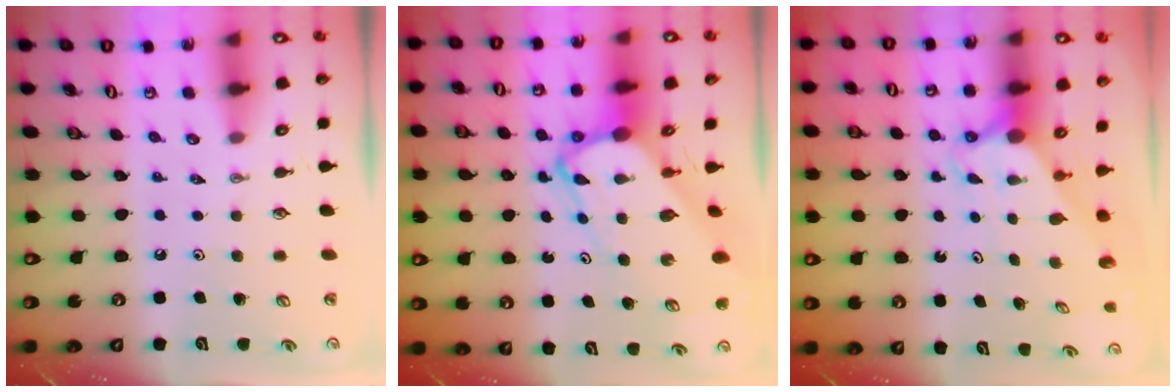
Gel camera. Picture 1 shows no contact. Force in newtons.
{"total": 9.2, "press": 9.1, "slide": 0.9}
{"total": 2.7, "press": 2.7, "slide": 0.0}